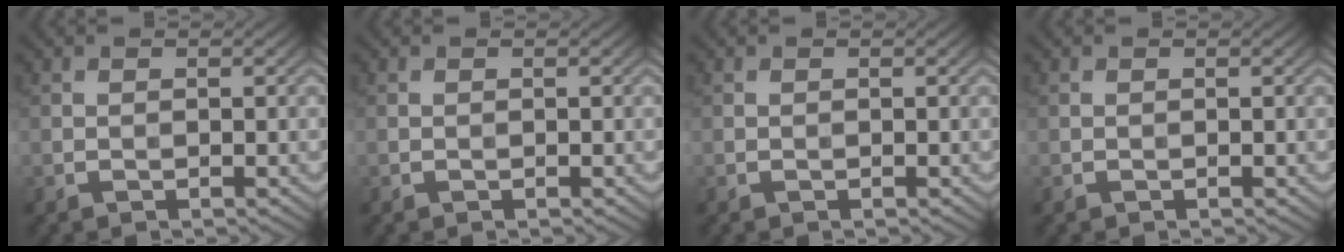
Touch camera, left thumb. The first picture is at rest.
{"total": 0.0}
{"total": 0.0}
{"total": 0.0}